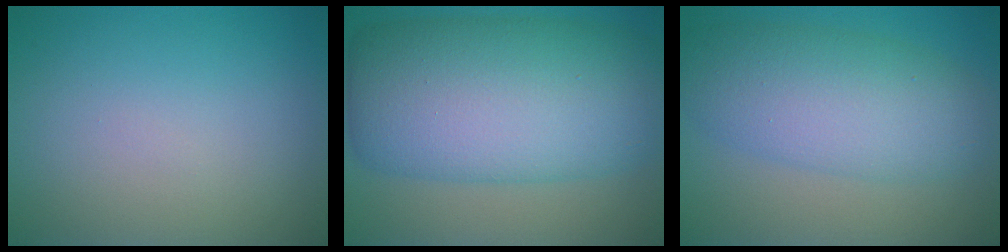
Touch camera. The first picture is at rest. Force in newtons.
{"total": 13.6, "press": 13.6, "slide": 0.3}
{"total": 7.3, "press": 7.3, "slide": 0.1}